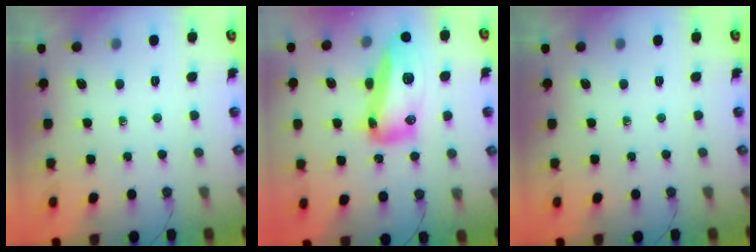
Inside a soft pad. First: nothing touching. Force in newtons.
{"total": 18.6, "press": 18.5, "slide": 1.8}
{"total": 0.0}